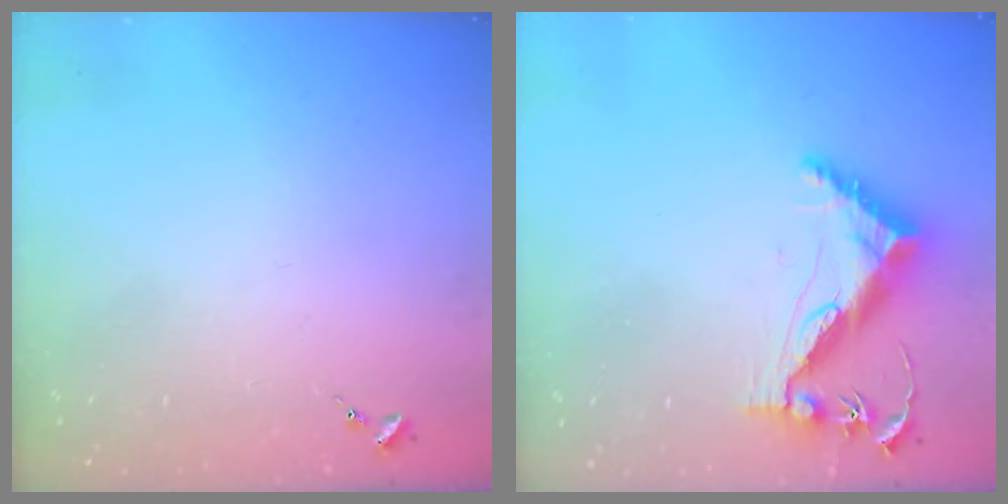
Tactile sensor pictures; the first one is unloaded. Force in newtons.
{"total": 12.8, "press": 12.8, "slide": 0.8}